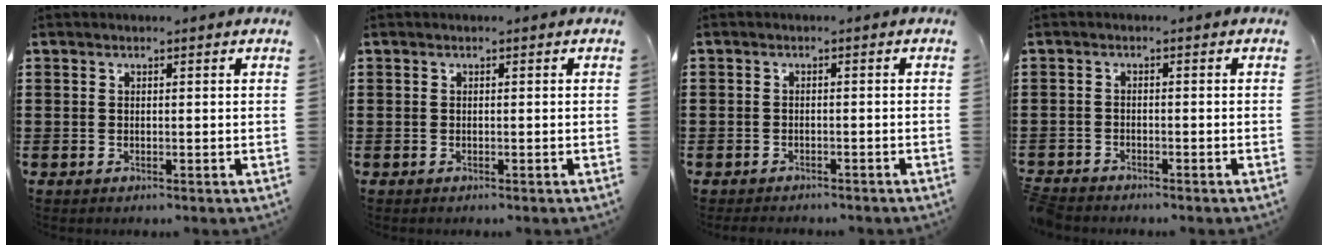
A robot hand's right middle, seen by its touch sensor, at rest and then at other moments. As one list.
[{"total": 0.0}, {"total": 1.5, "force": [-1.4, 0.6, -0.1], "torque": [-0.002, 0.001, -0.032]}, {"total": 1.9, "force": [-1.8, 0.2, 0.0], "torque": [-0.013, -0.003, -0.043]}]